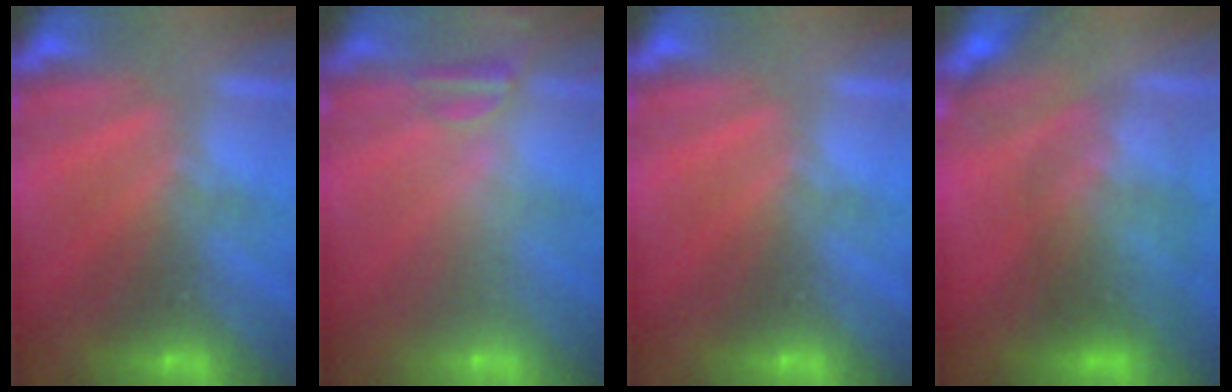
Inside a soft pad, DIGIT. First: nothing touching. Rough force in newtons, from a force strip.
{"total": 2.4}
{"total": 0.0}
{"total": 2.7}